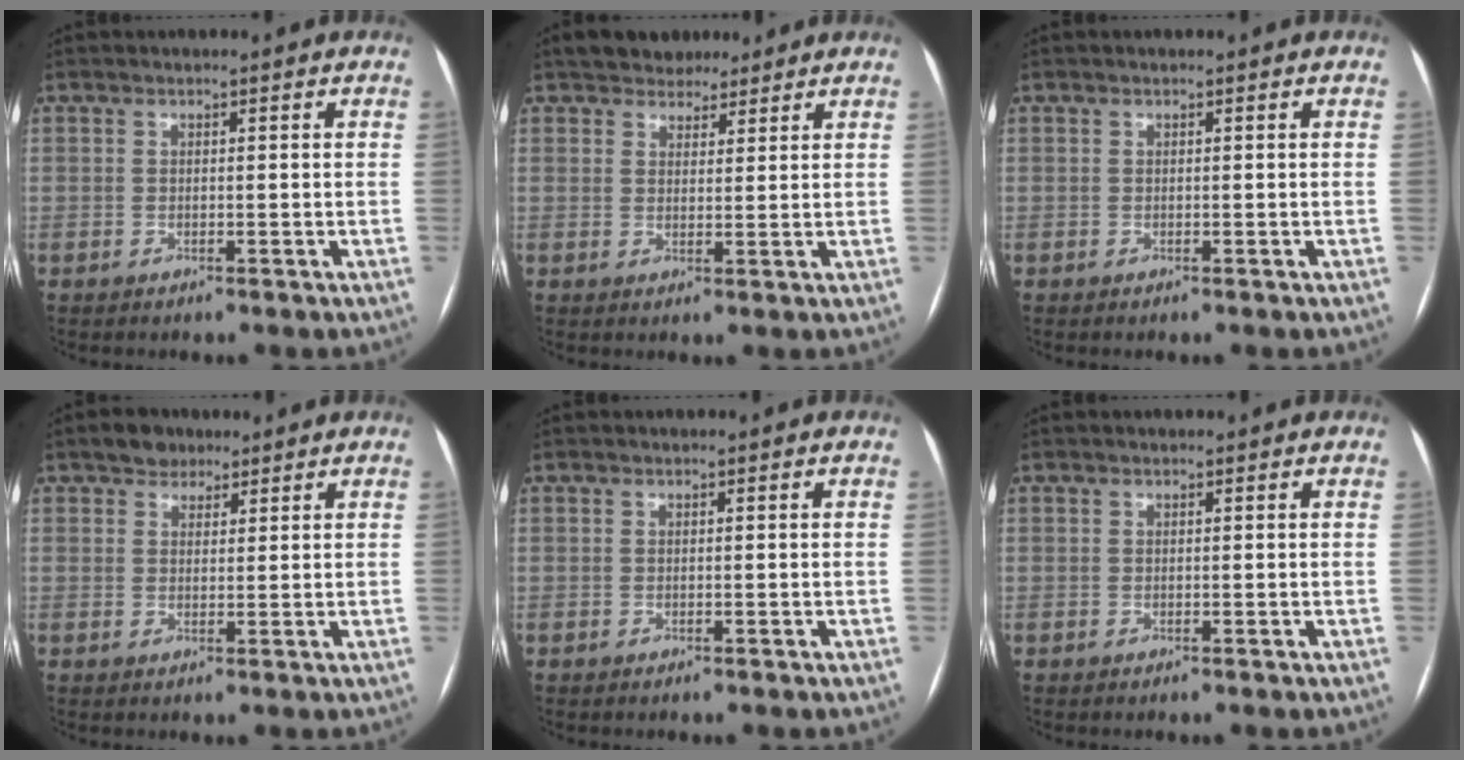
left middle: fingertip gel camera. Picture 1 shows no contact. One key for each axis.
{"total": 4.8, "fx": 4.0, "fy": 2.5, "fz": 1.0, "tx": -0.005, "ty": 0.011, "tz": 0.063}
{"total": 0.0}
{"total": 3.4, "fx": 2.5, "fy": 2.2, "fz": 0.8, "tx": -0.013, "ty": 0.011, "tz": 0.039}
{"total": 0.0}
{"total": 0.0}